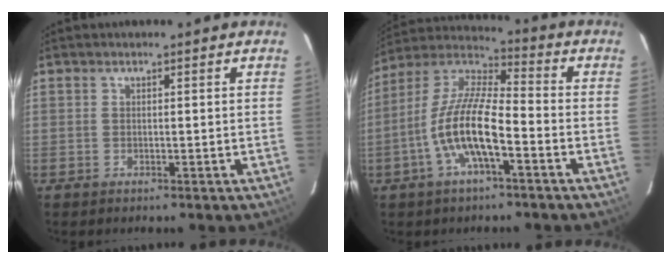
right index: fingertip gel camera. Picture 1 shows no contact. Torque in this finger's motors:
{"motor_torque": [0.68, -0.36, 0.90, 0.21]}